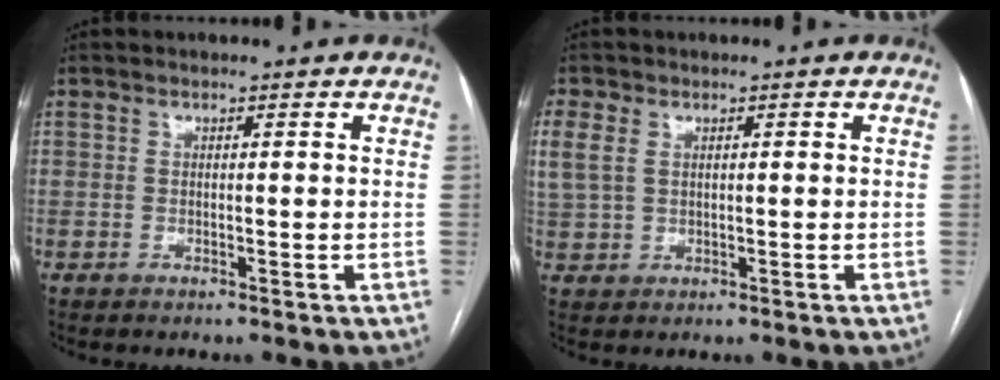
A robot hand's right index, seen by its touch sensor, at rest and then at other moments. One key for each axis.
{"total": 3.8, "fx": 1.1, "fy": 2.7, "fz": 2.5, "tx": -0.077, "ty": 0.018, "tz": 0.026}